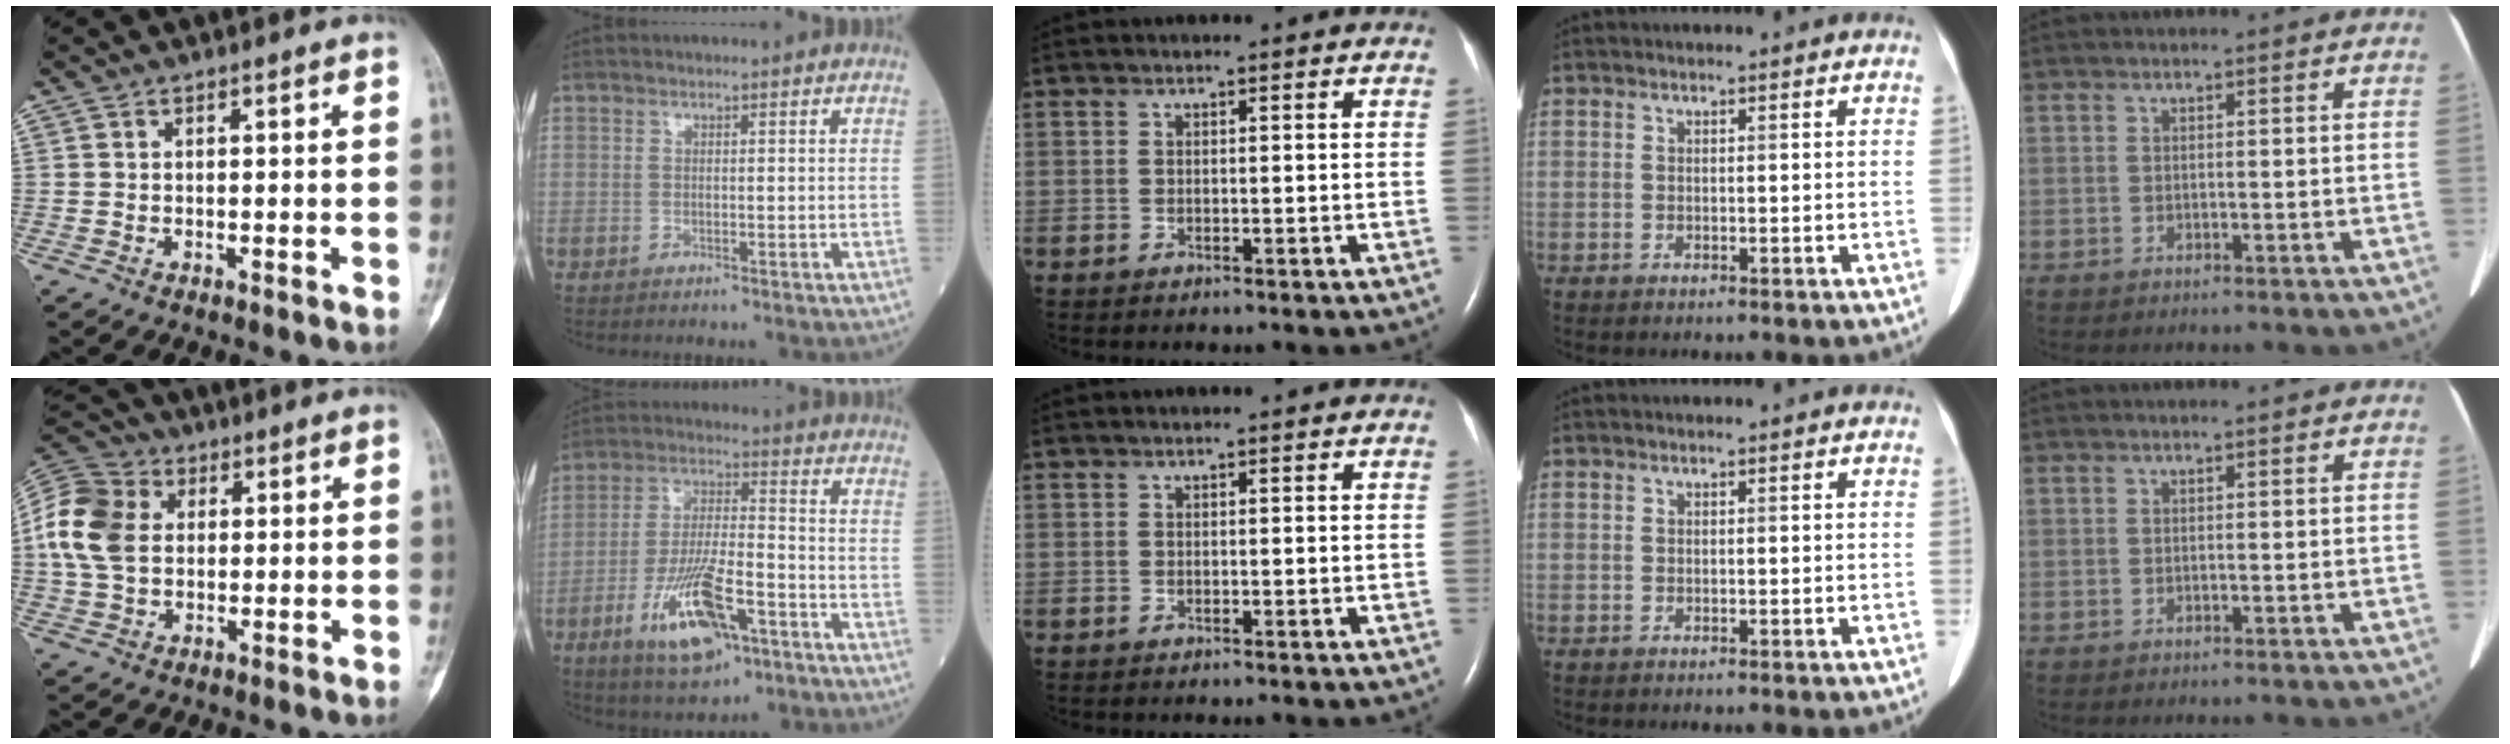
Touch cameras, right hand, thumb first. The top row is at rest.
{"thumb": {"total": 13.0, "force": [1.9, 9.7, 8.4], "torque": [-0.168, 0.014, 0.029]}, "index": {"total": 13.6, "force": [-6.5, 3.9, 11.3], "torque": [-0.221, -0.010, -0.111]}}